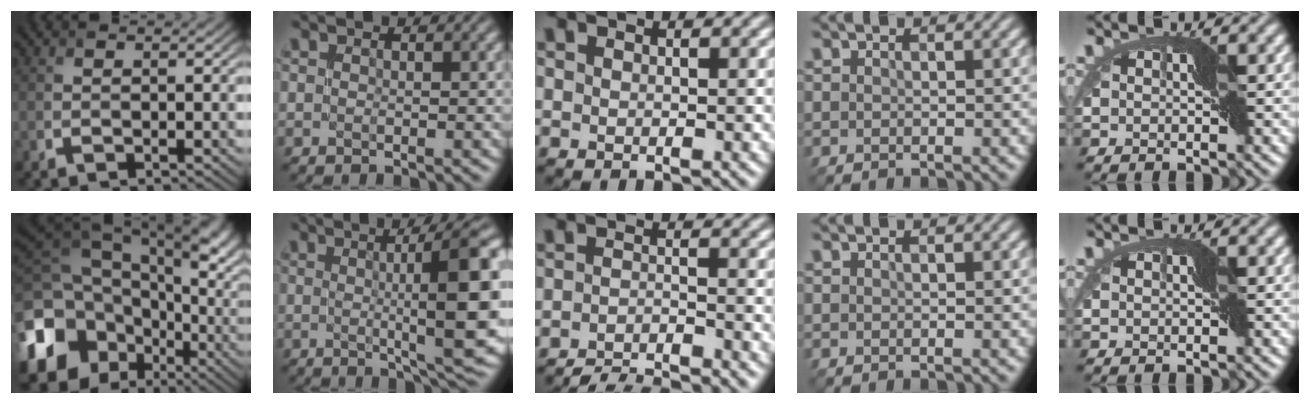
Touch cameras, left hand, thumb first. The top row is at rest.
{"thumb": {"total": 21.7, "force": [-2.5, 17.5, 12.5], "torque": [-0.290, -0.035, -0.033]}, "index": {"total": 13.5, "force": [0.9, 2.9, 13.2], "torque": [-0.151, -0.002, 0.021]}, "middle": {"total": 5.3, "force": [-5.0, 0.5, 1.5], "torque": [-0.026, -0.005, -0.085]}}